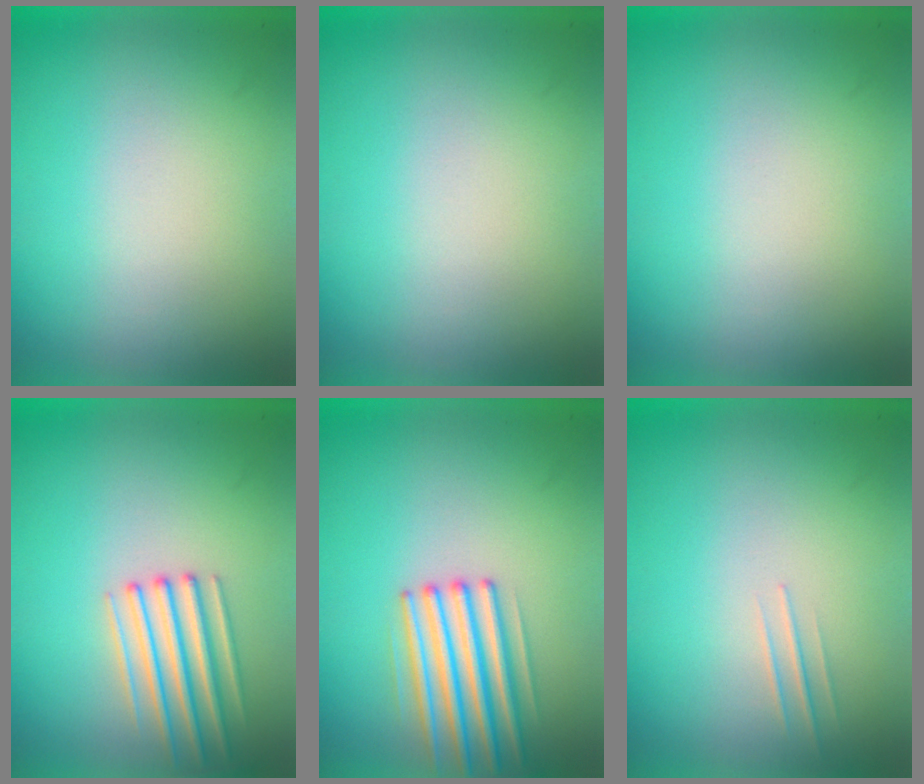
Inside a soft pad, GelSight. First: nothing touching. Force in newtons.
{"total": 0.0}
{"total": 0.0}
{"total": 1.6}
{"total": 4.3}
{"total": 1.0}